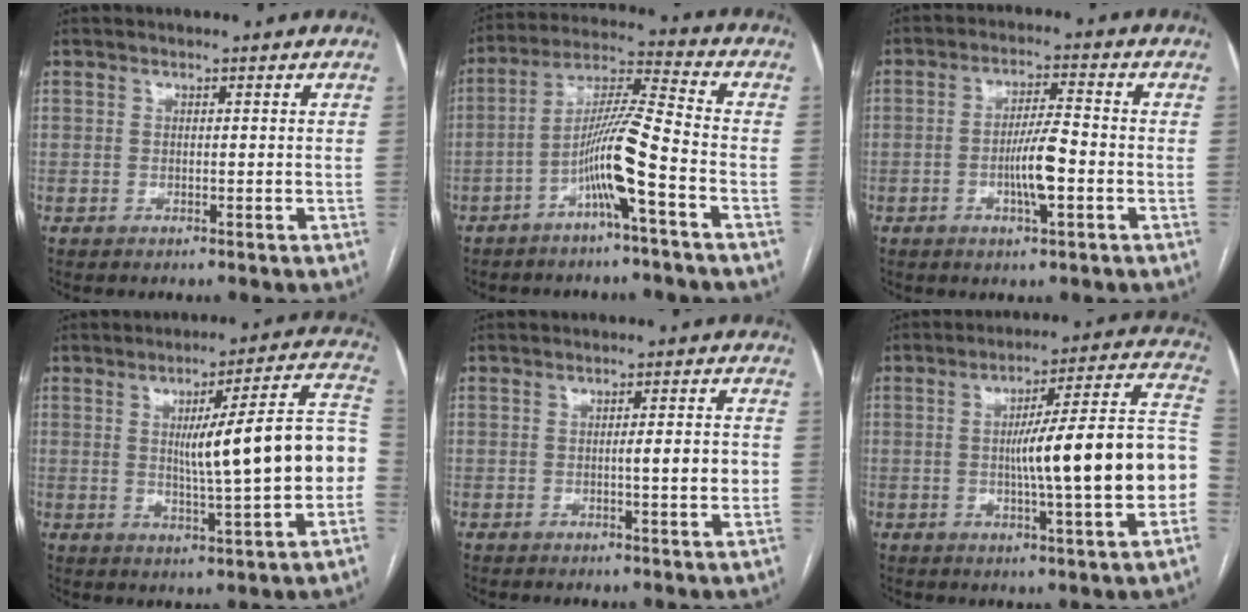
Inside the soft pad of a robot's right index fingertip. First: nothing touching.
{"total": 10.0, "force": [-4.3, -0.6, 9.0], "torque": [-0.175, 0.017, -0.081]}
{"total": 6.5, "force": [-1.8, 0.8, 6.2], "torque": [-0.117, 0.001, -0.032]}
{"total": 15.8, "force": [-0.5, 1.0, 15.7], "torque": [-0.211, 0.029, -0.006]}
{"total": 4.4, "force": [-0.6, 0.3, 4.3], "torque": [-0.064, 0.002, -0.008]}
{"total": 19.0, "force": [-2.4, 0.8, 18.9], "torque": [-0.229, 0.033, -0.033]}